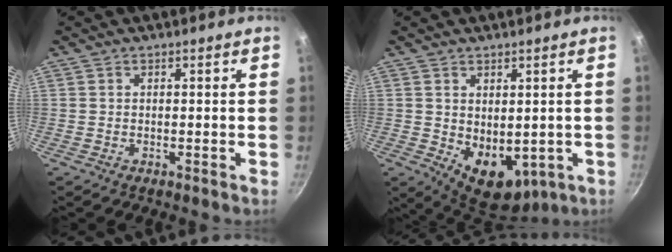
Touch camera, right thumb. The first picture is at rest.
{"total": 9.7, "force": [-0.3, 6.6, 7.1], "torque": [-0.078, -0.023, 0.018]}